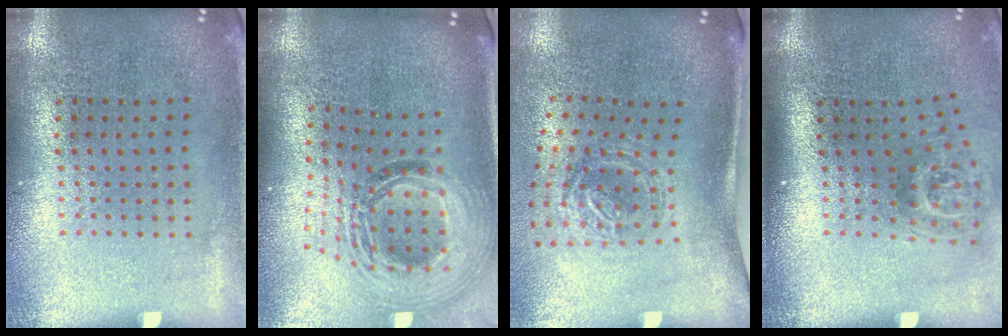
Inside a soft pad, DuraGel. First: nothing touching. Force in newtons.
{"total": 2.1, "press": 1.6, "slide": 1.4}
{"total": 1.8, "press": 1.2, "slide": 1.3}
{"total": 1.9, "press": 1.2, "slide": 1.4}